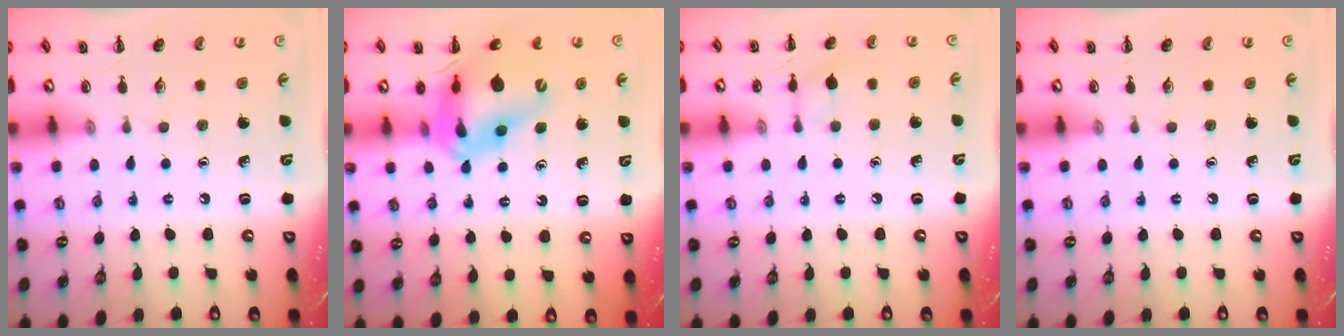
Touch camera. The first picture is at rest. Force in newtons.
{"total": 14.9, "press": 14.2, "slide": 4.4}
{"total": 6.0, "press": 5.9, "slide": 1.1}
{"total": 0.0}